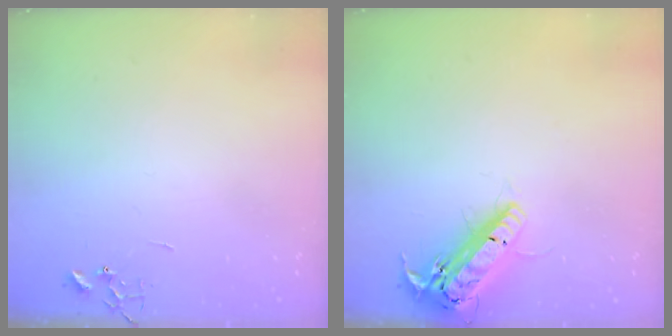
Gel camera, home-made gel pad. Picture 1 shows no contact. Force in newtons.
{"total": 18.4, "press": 18.1, "slide": 3.2}